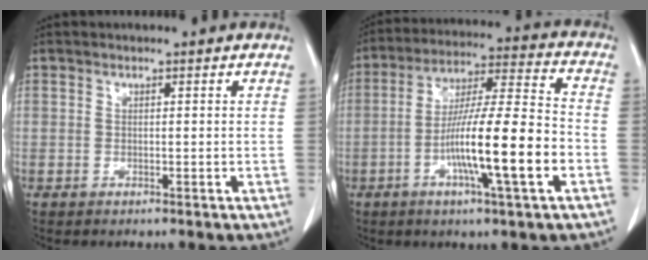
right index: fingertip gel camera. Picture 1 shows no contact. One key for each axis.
{"total": 15.6, "fx": -4.8, "fy": 0.5, "fz": 14.8, "tx": -0.260, "ty": -0.002, "tz": -0.084}